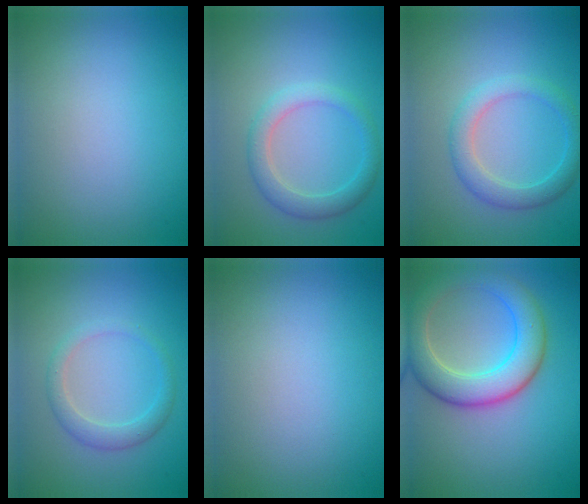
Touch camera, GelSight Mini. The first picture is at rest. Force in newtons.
{"total": 2.8, "press": 2.8, "slide": 0.1}
{"total": 3.0, "press": 3.0, "slide": 0.0}
{"total": 2.0, "press": 2.0, "slide": 0.1}
{"total": 0.0}
{"total": 6.6, "press": 6.6, "slide": 0.4}